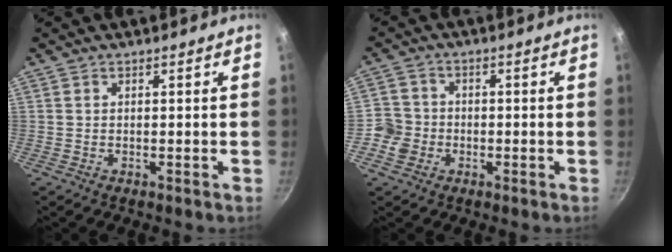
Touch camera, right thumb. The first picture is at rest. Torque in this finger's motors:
{"motor_torque": [0.67, 0.59, 0.12, 0.24, -0.03]}